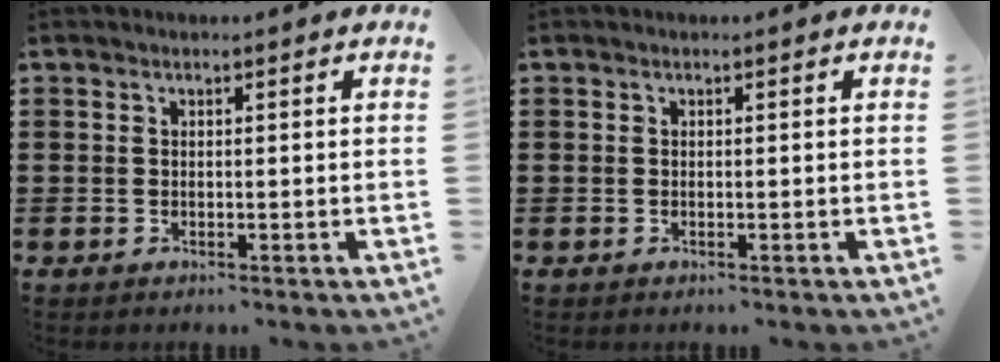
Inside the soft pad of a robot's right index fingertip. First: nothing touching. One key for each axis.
{"total": 0.0}